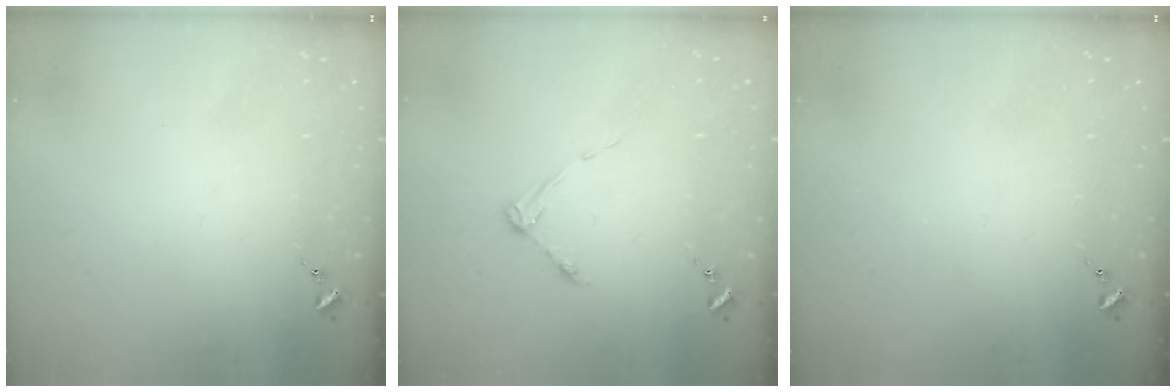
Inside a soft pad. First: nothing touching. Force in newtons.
{"total": 3.7, "press": 3.7, "slide": 0.4}
{"total": 0.0}